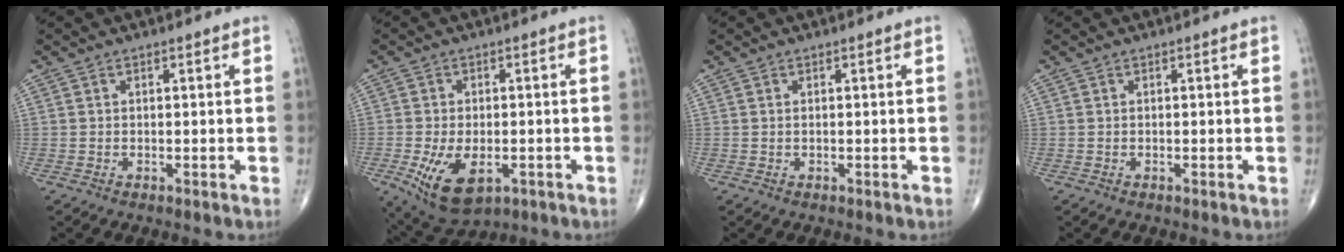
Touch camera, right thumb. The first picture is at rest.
{"total": 10.3, "force": [-3.4, 5.6, 7.9], "torque": [-0.136, -0.003, -0.043]}
{"total": 0.0}
{"total": 0.0}